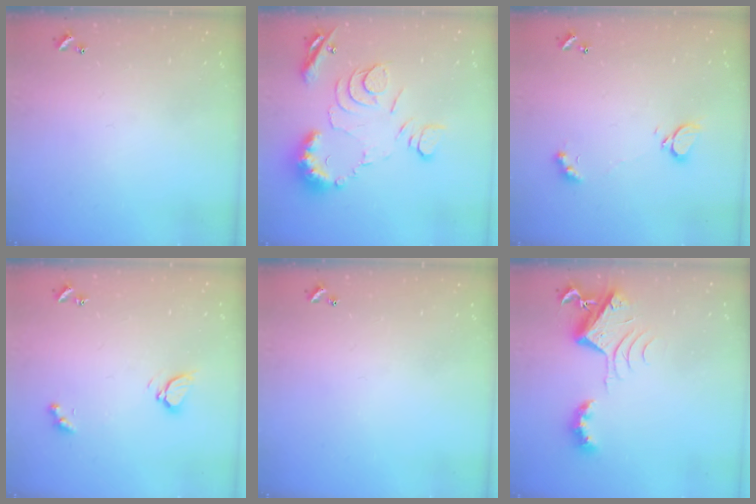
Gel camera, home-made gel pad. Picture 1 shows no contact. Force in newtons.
{"total": 11.6, "press": 11.5, "slide": 1.2}
{"total": 2.5, "press": 2.4, "slide": 0.5}
{"total": 3.4, "press": 3.3, "slide": 0.4}
{"total": 0.0}
{"total": 7.6, "press": 7.5, "slide": 1.0}